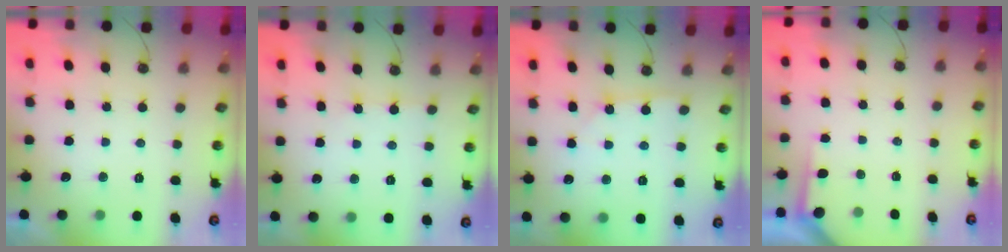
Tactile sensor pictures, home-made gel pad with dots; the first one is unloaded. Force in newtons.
{"total": 2.5, "press": 2.5, "slide": 0.4}
{"total": 1.8, "press": 1.7, "slide": 0.3}
{"total": 1.8, "press": 1.8, "slide": 0.3}